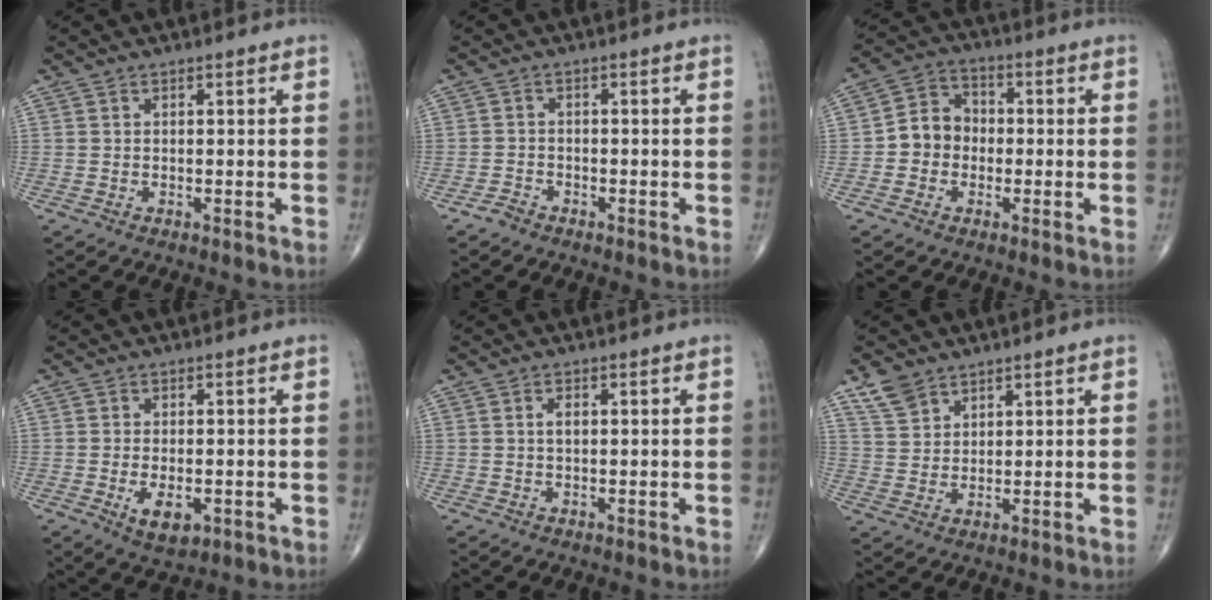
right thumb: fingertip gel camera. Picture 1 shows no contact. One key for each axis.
{"total": 1.8, "fx": -1.5, "fy": 1.0, "fz": 0.3, "tx": -0.010, "ty": 0.004, "tz": -0.030}
{"total": 7.3, "fx": -1.0, "fy": 6.4, "fz": 3.4, "tx": -0.034, "ty": 0.029, "tz": -0.034}
{"total": 5.4, "fx": -1.5, "fy": 2.9, "fz": 4.3, "tx": -0.069, "ty": -0.007, "tz": -0.018}
{"total": 1.6, "fx": 0.3, "fy": 0.8, "fz": 1.3, "tx": -0.025, "ty": -0.001, "tz": 0.005}
{"total": 5.3, "fx": 3.8, "fy": 3.3, "fz": 1.8, "tx": -0.023, "ty": -0.016, "tz": 0.081}